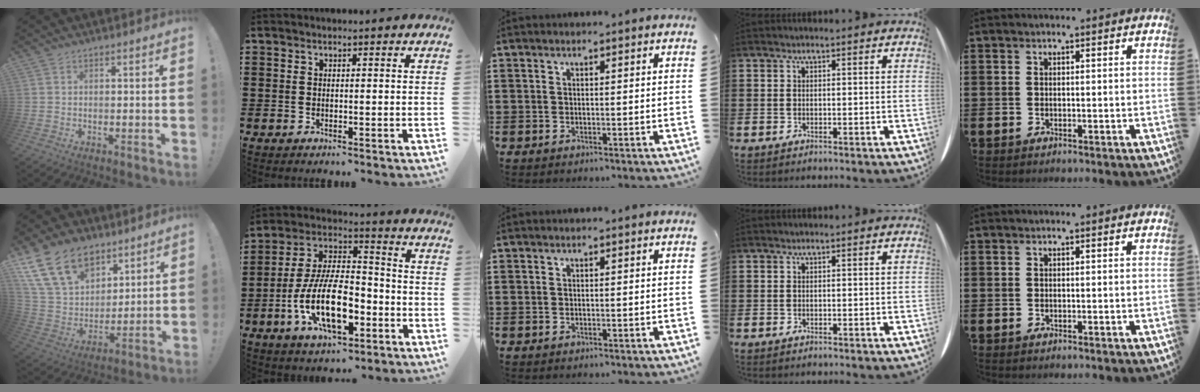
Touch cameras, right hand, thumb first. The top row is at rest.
{"thumb": {"total": 20.4, "force": [11.7, 13.4, 10.0], "torque": [-0.191, -0.059, 0.234]}, "index": {"total": 14.3, "force": [-5.2, 6.3, 11.7], "torque": [-0.260, 0.001, -0.101]}}